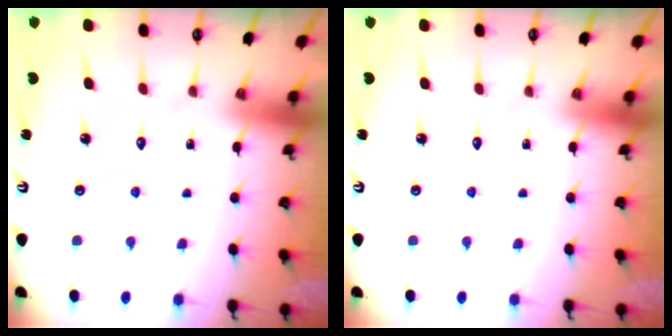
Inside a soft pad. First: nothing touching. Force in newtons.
{"total": 0.0}